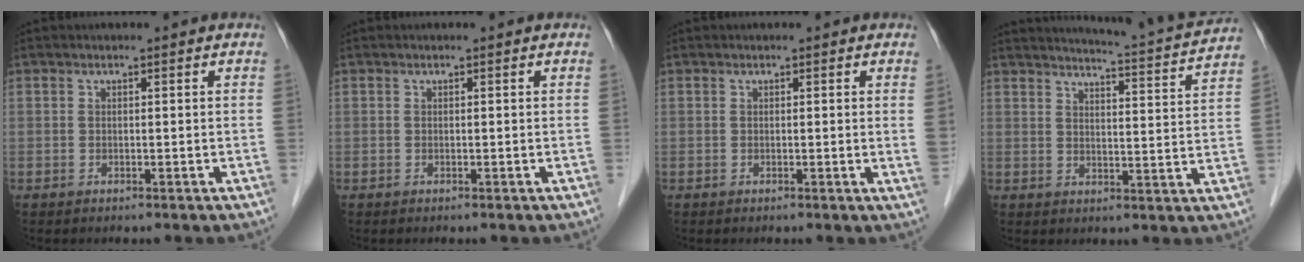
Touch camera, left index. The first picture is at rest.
{"total": 0.0}
{"total": 1.2, "force": [0.2, -0.2, 1.1], "torque": [-0.017, -0.001, 0.002]}
{"total": 13.4, "force": [12.8, -0.7, 3.7], "torque": [-0.066, -0.028, 0.159]}